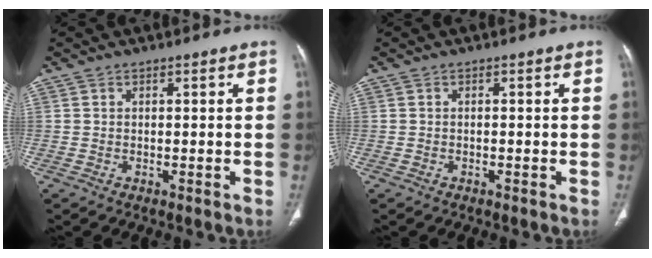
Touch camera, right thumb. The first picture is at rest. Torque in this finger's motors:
{"motor_torque": [-0.18, -0.02, -0.02, 0.17, 0.01]}